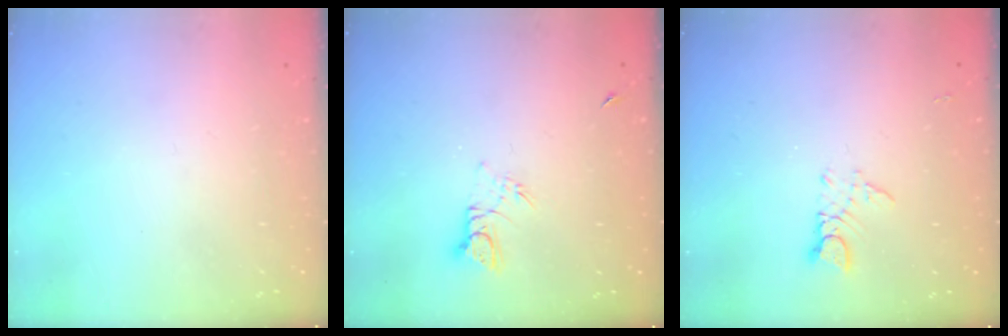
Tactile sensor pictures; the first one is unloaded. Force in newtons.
{"total": 3.6, "press": 3.6, "slide": 0.3}
{"total": 3.0, "press": 3.0, "slide": 0.4}